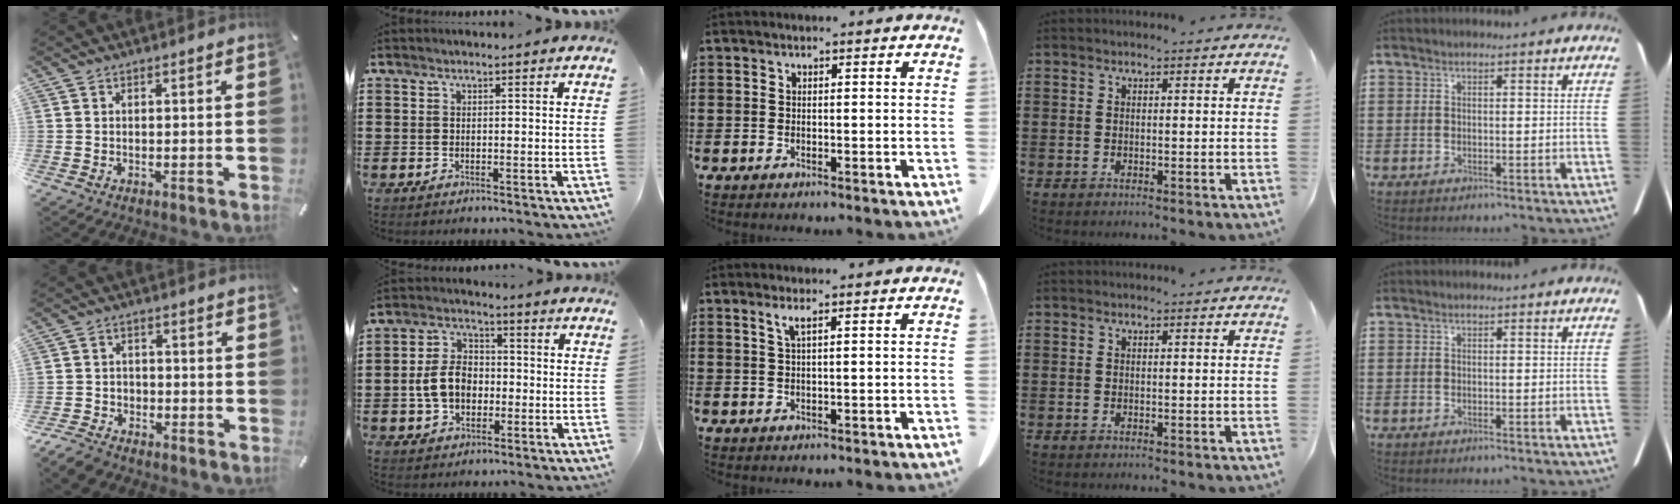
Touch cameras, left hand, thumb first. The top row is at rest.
{"thumb": {"total": 5.0, "force": [-3.6, 3.2, 1.1], "torque": [-0.027, 0.020, -0.071]}, "index": {"total": 7.2, "force": [-1.2, 5.1, 4.9], "torque": [-0.116, 0.008, -0.027]}, "middle": {"total": 1.5, "force": [0.7, -0.1, 1.4], "torque": [-0.028, -0.001, 0.013]}}